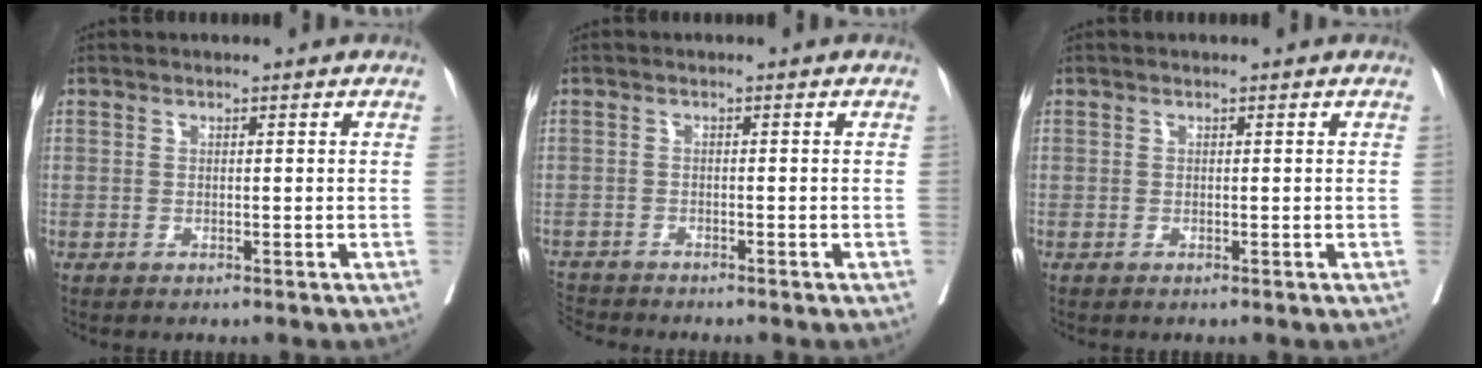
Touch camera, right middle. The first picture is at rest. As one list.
[{"total": 3.2, "force": [-3.2, 0.2, -0.4], "torque": [0.002, -0.016, -0.059]}, {"total": 0.0}]